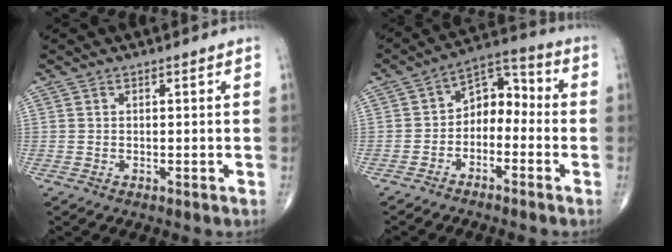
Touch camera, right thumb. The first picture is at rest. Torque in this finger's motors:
{"motor_torque": [-0.04, -0.01, 0.48, -0.04, 0.05]}